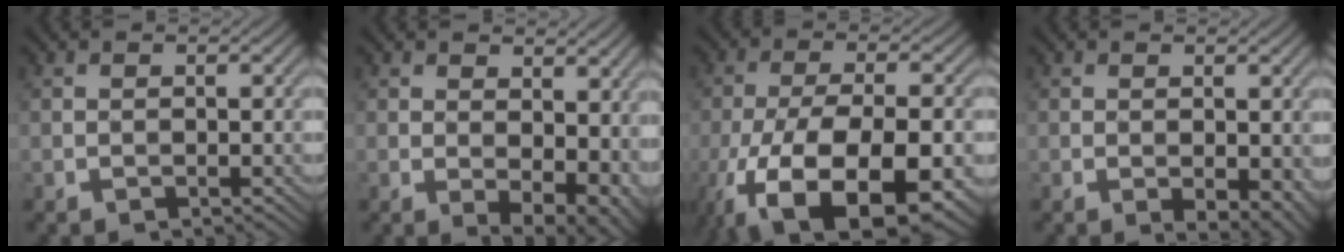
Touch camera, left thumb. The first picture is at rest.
{"total": 7.6, "force": [0.9, 4.5, 6.0], "torque": [-0.079, -0.010, 0.023]}
{"total": 17.3, "force": [-9.3, 7.6, 12.5], "torque": [-0.231, -0.046, -0.136]}
{"total": 3.7, "force": [-0.9, 1.8, 3.1], "torque": [-0.043, -0.008, -0.008]}